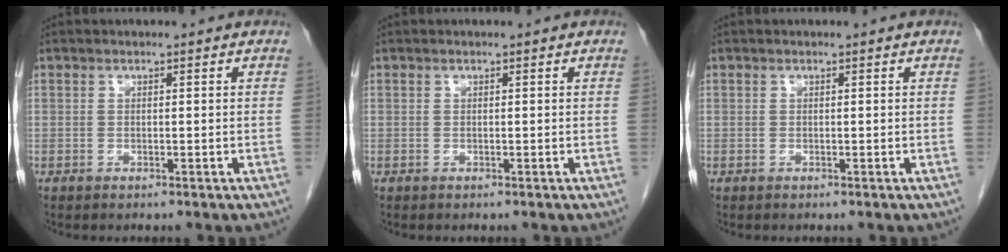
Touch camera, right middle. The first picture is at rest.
{"total": 0.0}
{"total": 0.0}